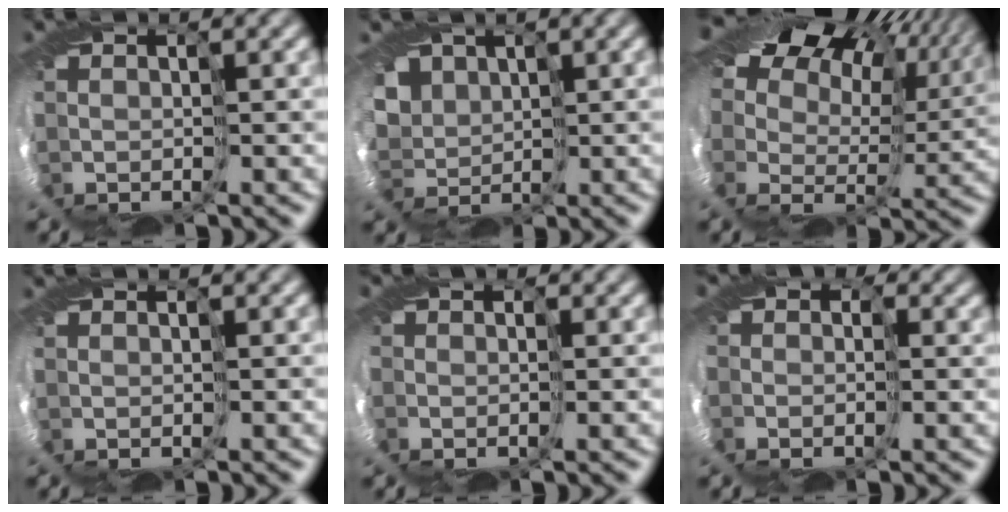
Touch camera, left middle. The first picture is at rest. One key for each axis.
{"total": 3.5, "fx": 1.2, "fy": 3.2, "fz": 0.9, "tx": -0.036, "ty": 0.006, "tz": 0.015}
{"total": 20.1, "fx": 10.5, "fy": 12.5, "fz": 11.8, "tx": -0.253, "ty": 0.068, "tz": 0.163}
{"total": 0.0}
{"total": 4.4, "fx": 0.4, "fy": 3.6, "fz": 2.5, "tx": -0.048, "ty": 0.004, "tz": 0.007}
{"total": 8.4, "fx": 0.8, "fy": 6.7, "fz": 5.0, "tx": -0.077, "ty": 0.006, "tz": -0.019}